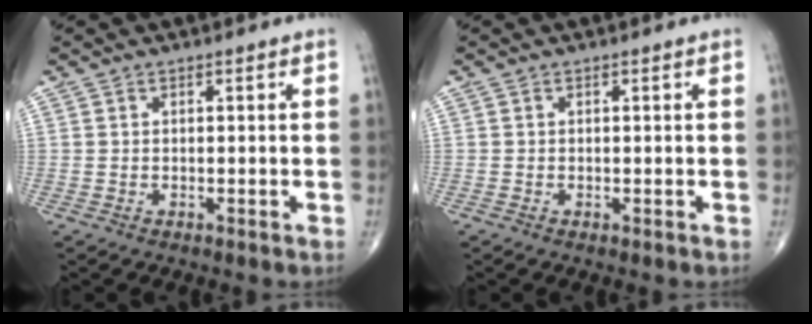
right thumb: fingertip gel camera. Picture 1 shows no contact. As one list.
[{"total": 0.0}]